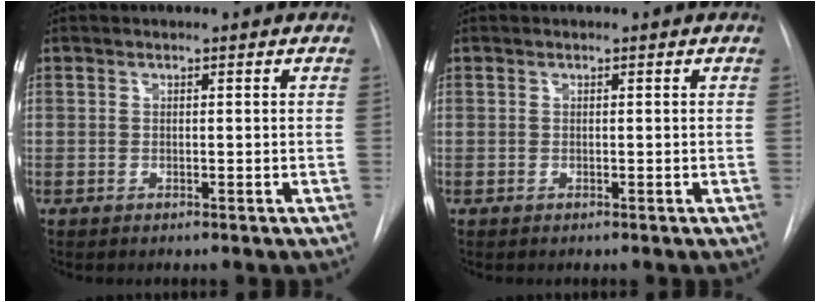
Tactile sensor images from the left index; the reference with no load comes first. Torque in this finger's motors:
{"motor_torque": [-0.09, 0.09, 0.00, -0.01]}